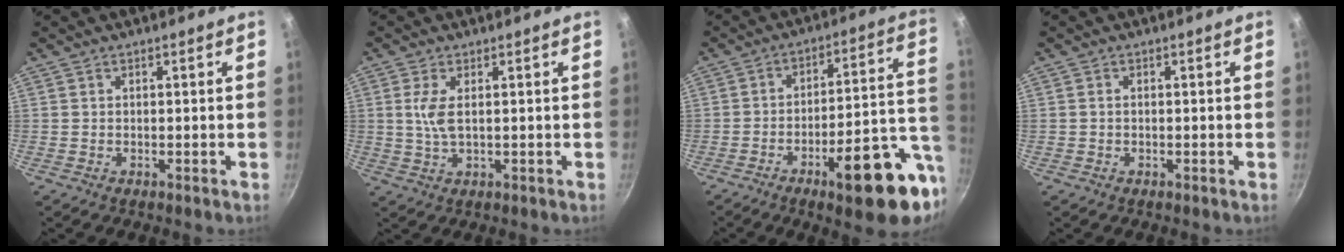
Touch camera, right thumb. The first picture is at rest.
{"total": 4.3, "force": [0.8, 1.8, 3.8], "torque": [-0.093, -0.003, 0.023]}
{"total": 20.4, "force": [-8.9, 5.1, 17.7], "torque": [-0.178, 0.058, -0.117]}
{"total": 0.5, "force": [0.0, 0.4, 0.4], "torque": [-0.007, 0.001, 0.000]}